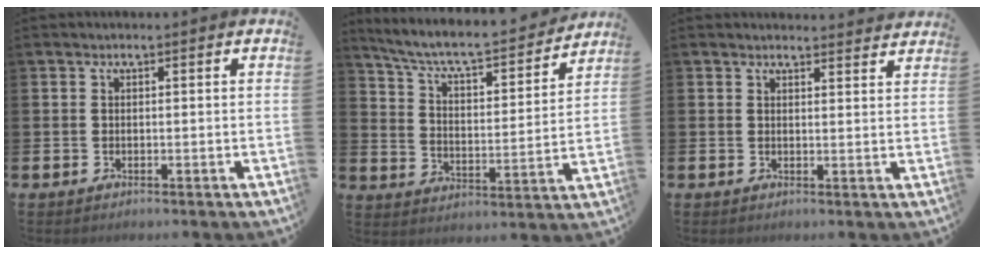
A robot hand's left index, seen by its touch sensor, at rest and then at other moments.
{"total": 7.4, "force": [6.6, 1.3, 2.9], "torque": [-0.085, -0.051, 0.108]}
{"total": 2.3, "force": [2.3, 0.2, -0.2], "torque": [0.010, -0.019, 0.039]}